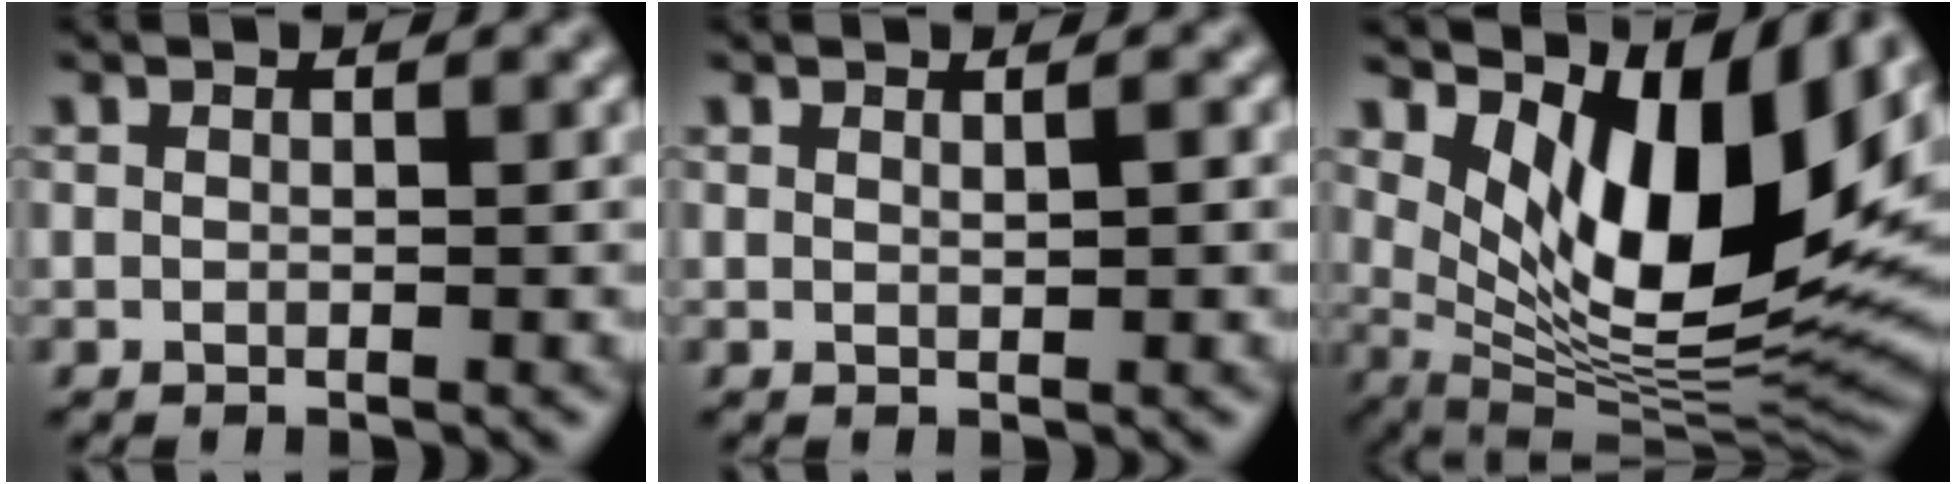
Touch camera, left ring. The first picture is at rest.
{"total": 0.6, "force": [0.4, 0.0, 0.5], "torque": [-0.008, 0.000, 0.007]}
{"total": 13.0, "force": [4.6, 5.3, 11.0], "torque": [-0.177, -0.018, 0.093]}